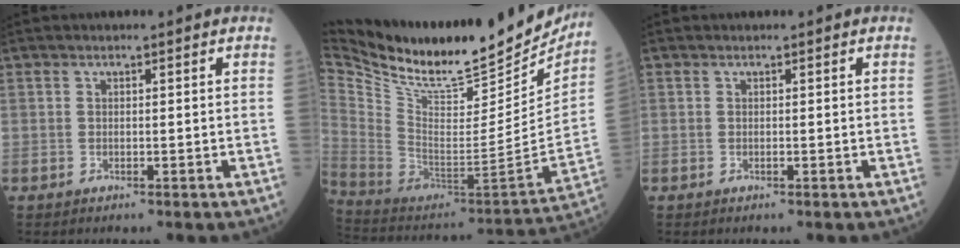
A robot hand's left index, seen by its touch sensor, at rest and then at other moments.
{"total": 30.8, "force": [25.8, 7.9, 14.9], "torque": [-0.274, -0.061, 0.391]}
{"total": 0.0}